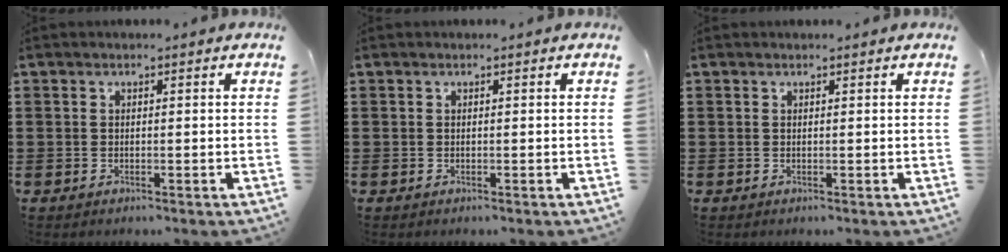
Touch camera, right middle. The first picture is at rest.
{"total": 0.0}
{"total": 0.0}